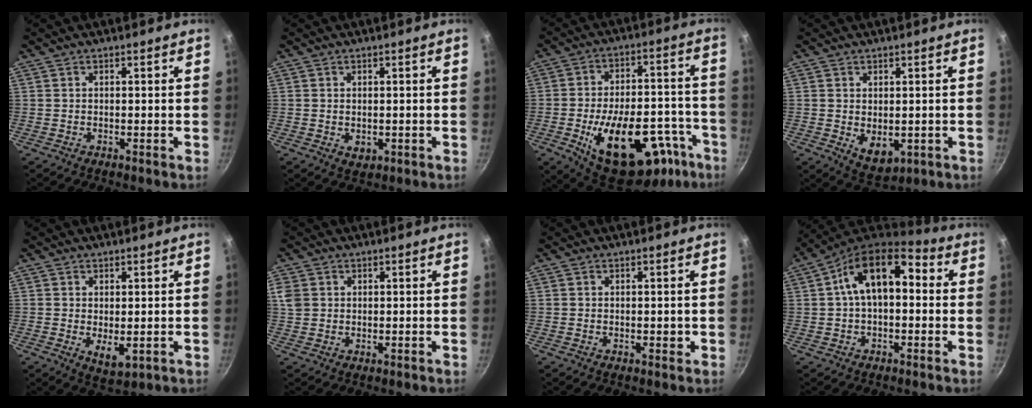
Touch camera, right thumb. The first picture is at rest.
{"total": 2.2, "force": [-0.2, 1.8, 1.4], "torque": [-0.022, -0.005, 0.001]}
{"total": 28.0, "force": [-12.6, 14.5, 20.3], "torque": [-0.248, 0.047, -0.163]}
{"total": 5.8, "force": [-0.3, 3.9, 4.2], "torque": [-0.054, -0.014, 0.010]}
{"total": 4.4, "force": [-0.1, 2.4, 3.7], "torque": [-0.055, -0.014, 0.007]}
{"total": 4.4, "force": [1.2, 3.6, 2.2], "torque": [-0.038, 0.000, 0.027]}
{"total": 1.2, "force": [-0.1, 0.8, 0.8], "torque": [-0.006, 0.002, -0.002]}
{"total": 14.9, "force": [2.2, 8.7, 11.9], "torque": [-0.177, 0.037, 0.016]}